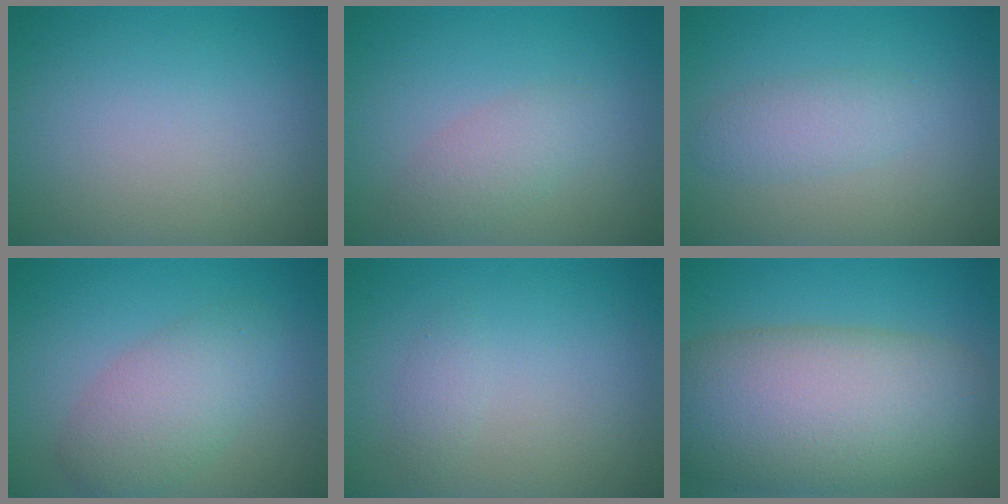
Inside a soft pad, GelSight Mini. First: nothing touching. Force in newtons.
{"total": 2.3, "press": 2.3, "slide": 0.1}
{"total": 2.1, "press": 2.1, "slide": 0.1}
{"total": 4.5, "press": 4.5, "slide": 0.1}
{"total": 0.9, "press": 0.9, "slide": 0.0}
{"total": 13.6, "press": 13.6, "slide": 0.4}